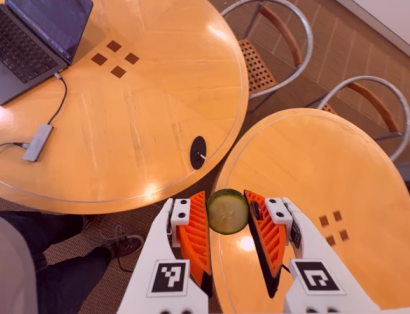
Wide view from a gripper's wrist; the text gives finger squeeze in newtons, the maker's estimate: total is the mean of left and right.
{"total": 7.6, "left": 7.8, "right": 7.3}